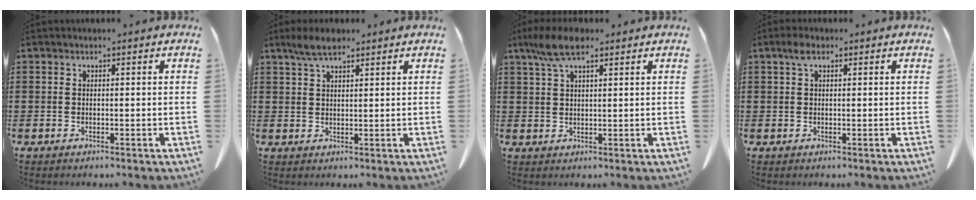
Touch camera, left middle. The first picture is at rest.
{"total": 4.1, "force": [2.9, 1.1, 2.7], "torque": [-0.060, 0.003, 0.055]}
{"total": 6.4, "force": [3.8, 1.7, 4.9], "torque": [-0.109, 0.001, 0.067]}
{"total": 2.0, "force": [0.8, 0.9, 1.5], "torque": [-0.035, 0.006, 0.015]}